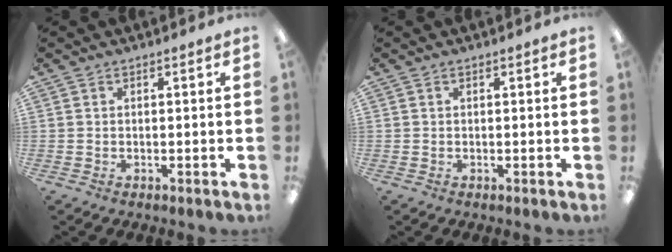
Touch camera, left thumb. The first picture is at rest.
{"total": 0.0}